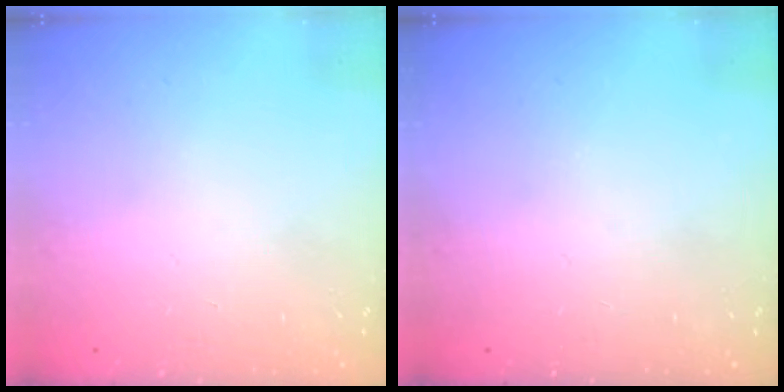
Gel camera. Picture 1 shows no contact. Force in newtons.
{"total": 0.0}